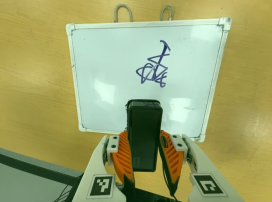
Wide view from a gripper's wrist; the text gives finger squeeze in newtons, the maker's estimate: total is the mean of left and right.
{"total": 8.9, "left": 6.6, "right": 11.2}